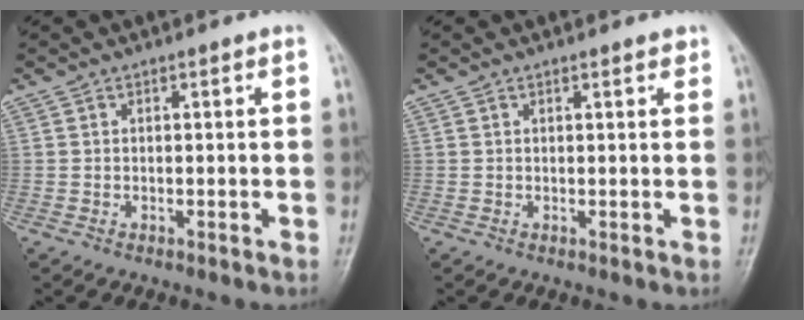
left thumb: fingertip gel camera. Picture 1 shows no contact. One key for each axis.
{"total": 1.2, "fx": 0.9, "fy": 0.4, "fz": 0.7, "tx": -0.009, "ty": -0.003, "tz": 0.010}